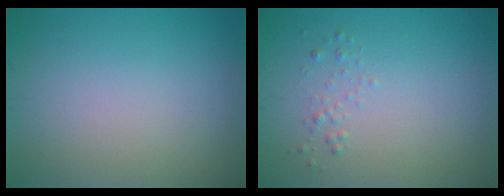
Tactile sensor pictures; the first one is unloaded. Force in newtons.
{"total": 0.7, "press": 0.7, "slide": 0.1}